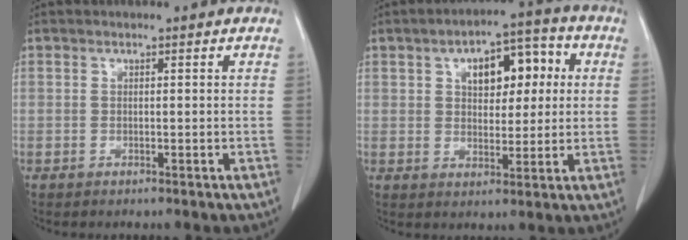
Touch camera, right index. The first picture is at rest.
{"total": 10.9, "force": [2.8, 5.9, 8.7], "torque": [-0.131, 0.034, 0.046]}